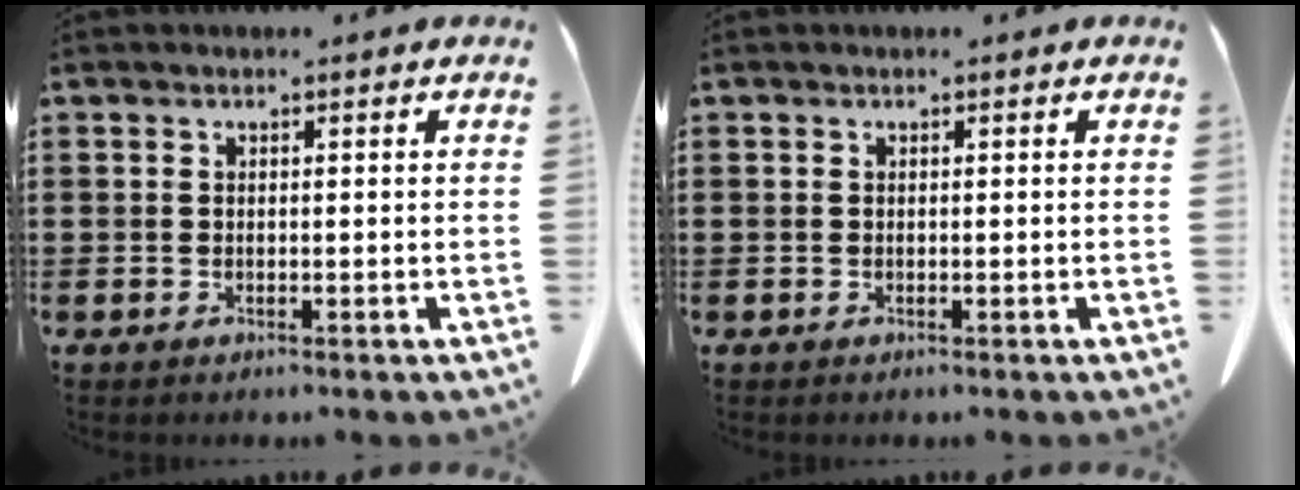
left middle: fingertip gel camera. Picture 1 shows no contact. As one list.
[{"total": 0.0}]